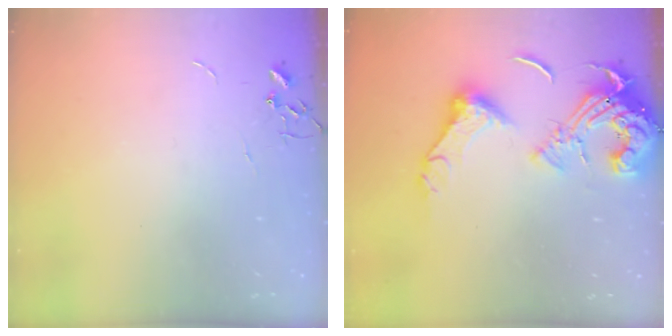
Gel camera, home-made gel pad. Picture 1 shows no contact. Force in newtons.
{"total": 17.5, "press": 17.4, "slide": 1.9}